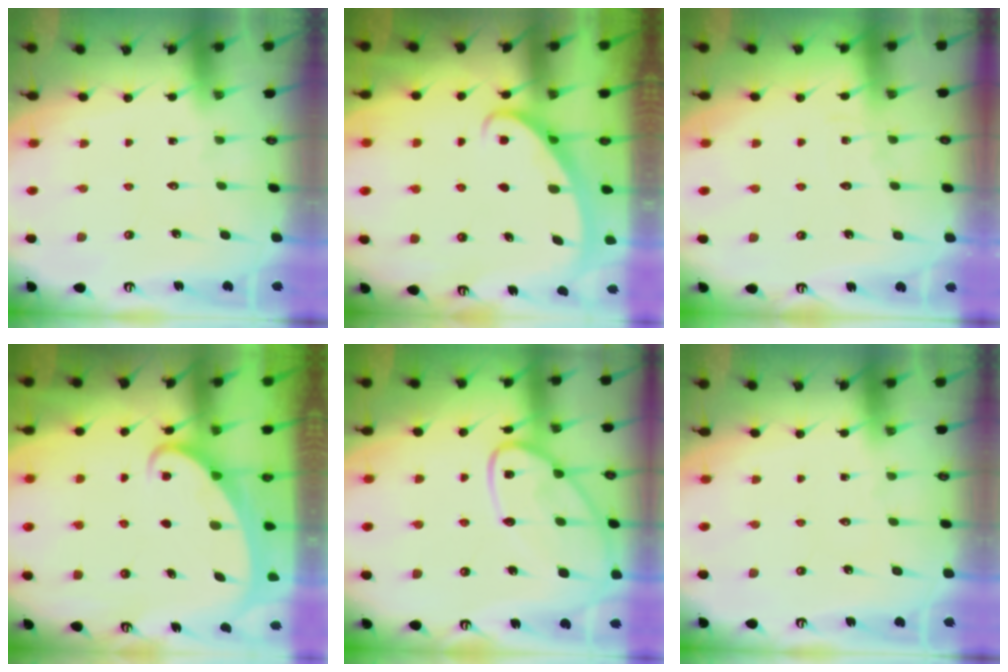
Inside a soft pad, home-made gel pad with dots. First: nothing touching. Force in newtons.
{"total": 2.4, "press": 2.4, "slide": 0.4}
{"total": 4.6, "press": 4.6, "slide": 0.3}
{"total": 1.9, "press": 1.9, "slide": 0.3}
{"total": 14.0, "press": 14.0, "slide": 1.2}
{"total": 0.0}